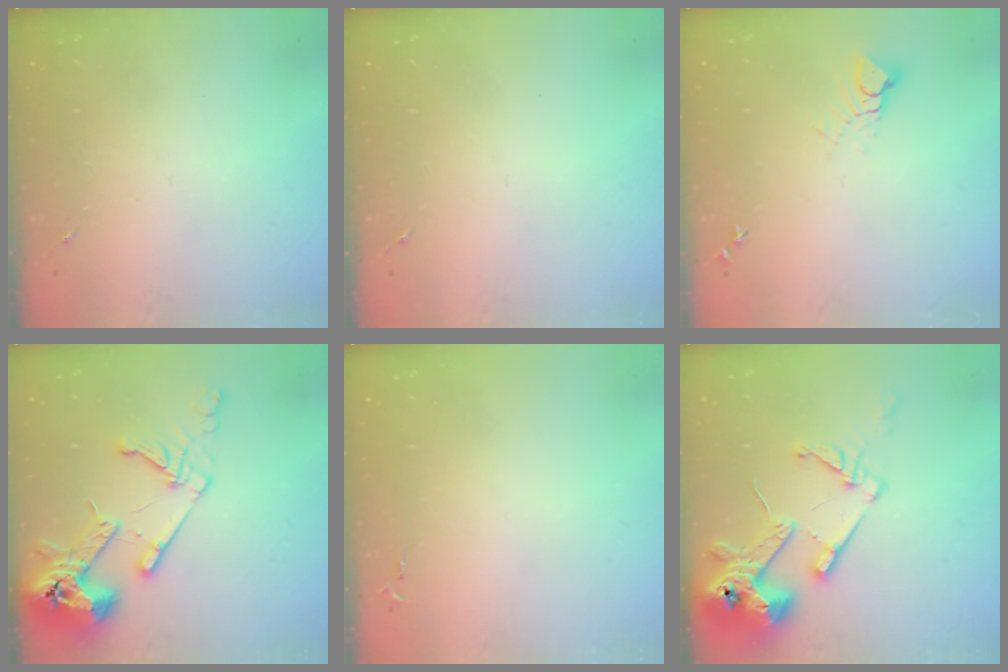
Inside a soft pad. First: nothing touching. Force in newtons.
{"total": 0.0}
{"total": 4.0, "press": 3.9, "slide": 0.4}
{"total": 18.8, "press": 18.6, "slide": 2.5}
{"total": 2.6, "press": 2.6, "slide": 0.3}
{"total": 17.2, "press": 17.1, "slide": 2.1}